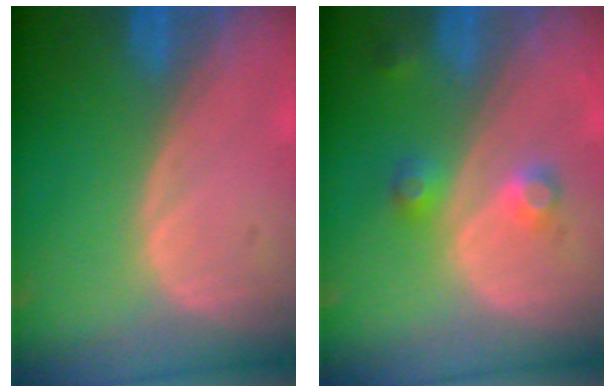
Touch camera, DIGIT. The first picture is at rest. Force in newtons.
{"total": 3.7, "press": 3.4, "slide": 1.3}